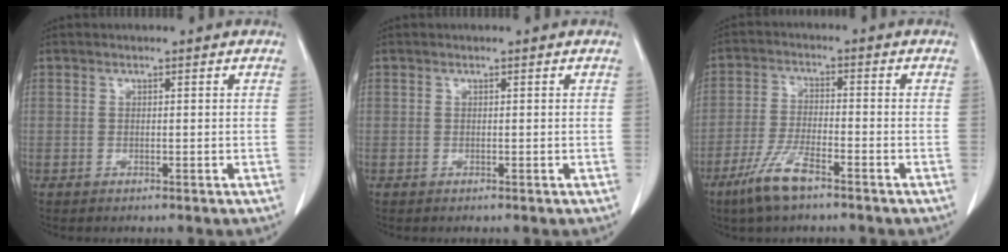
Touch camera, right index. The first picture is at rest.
{"total": 0.0}
{"total": 7.3, "force": [-5.0, 1.2, 5.2], "torque": [-0.115, -0.013, -0.095]}